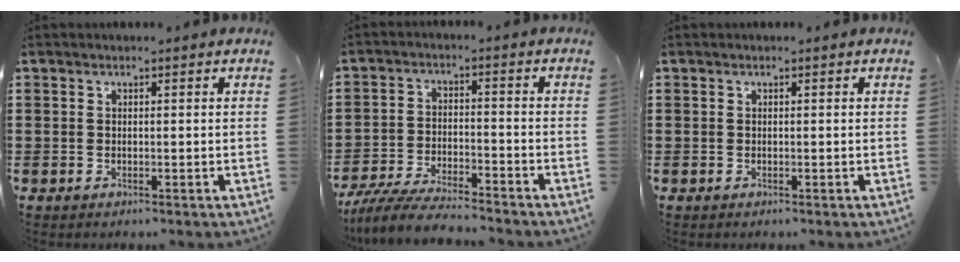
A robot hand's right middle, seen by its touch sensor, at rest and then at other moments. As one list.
[{"total": 6.8, "force": [-6.4, 0.6, 2.3], "torque": [-0.051, -0.001, -0.123]}, {"total": 0.0}]